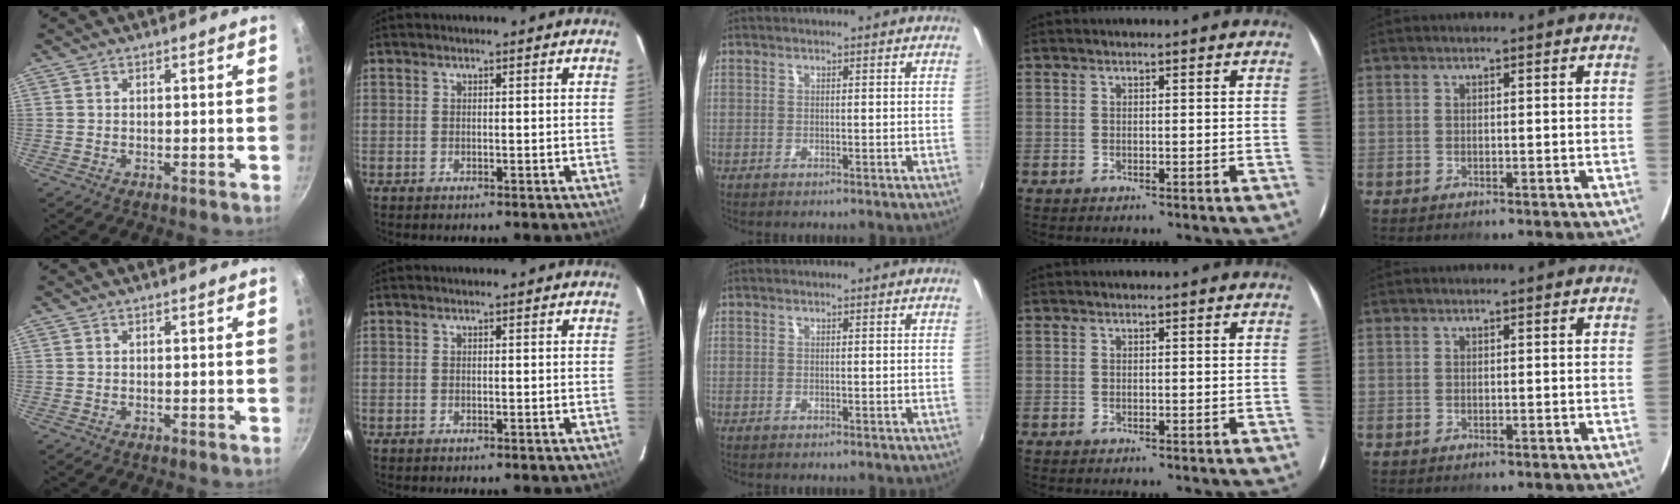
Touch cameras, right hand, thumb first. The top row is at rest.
{}